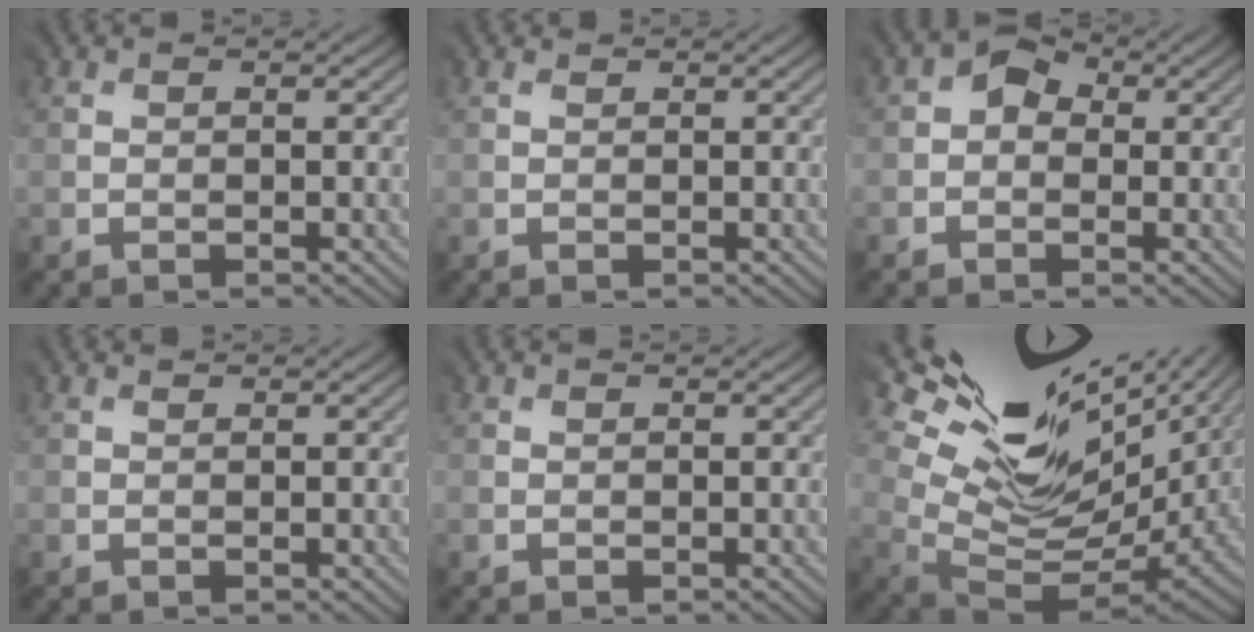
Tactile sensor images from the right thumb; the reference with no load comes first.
{"total": 0.8, "force": [0.6, 0.4, 0.3], "torque": [-0.008, -0.001, 0.013]}
{"total": 3.5, "force": [0.4, 2.9, 2.0], "torque": [-0.036, 0.003, -0.003]}
{"total": 0.6, "force": [0.3, 0.3, 0.3], "torque": [-0.008, -0.001, 0.006]}
{"total": 0.0}
{"total": 14.6, "force": [7.4, 5.7, 11.3], "torque": [-0.202, 0.024, 0.166]}